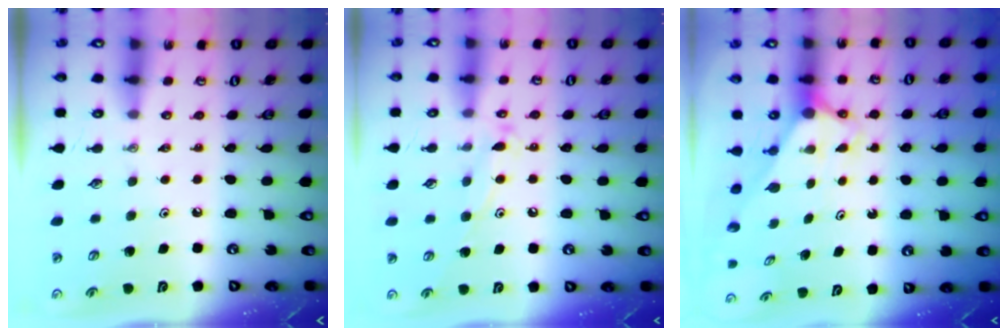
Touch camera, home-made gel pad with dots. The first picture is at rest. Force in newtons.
{"total": 10.4, "press": 10.4, "slide": 0.7}
{"total": 2.7, "press": 2.7, "slide": 0.0}